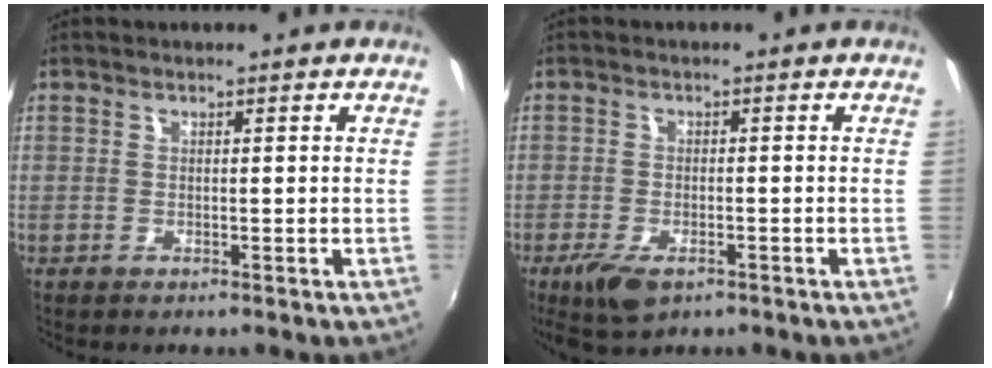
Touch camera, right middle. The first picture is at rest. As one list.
[{"total": 6.4, "force": [-3.8, 2.9, 4.3], "torque": [-0.102, -0.023, -0.067]}]